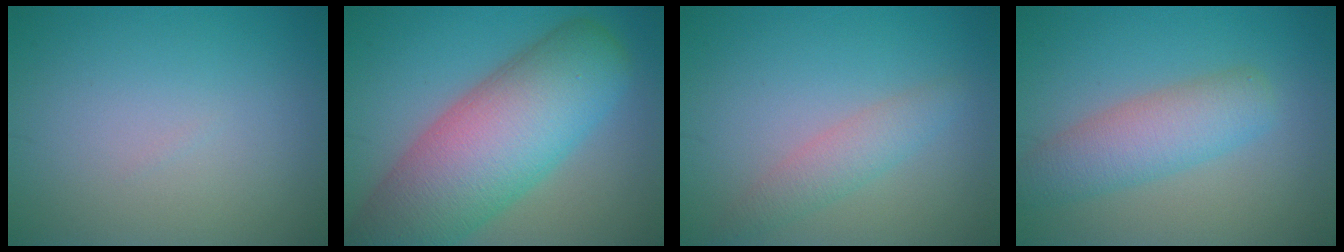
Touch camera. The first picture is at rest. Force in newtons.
{"total": 12.4, "press": 12.4, "slide": 0.7}
{"total": 2.3, "press": 2.3, "slide": 0.0}
{"total": 4.6, "press": 4.6, "slide": 0.2}